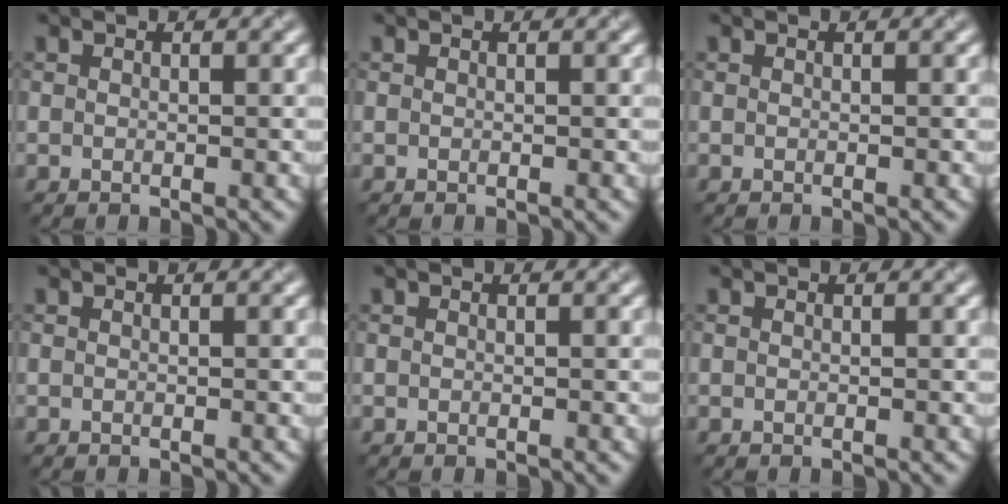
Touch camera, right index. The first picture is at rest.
{"total": 0.0}
{"total": 0.0}
{"total": 0.0}
{"total": 0.0}
{"total": 0.0}